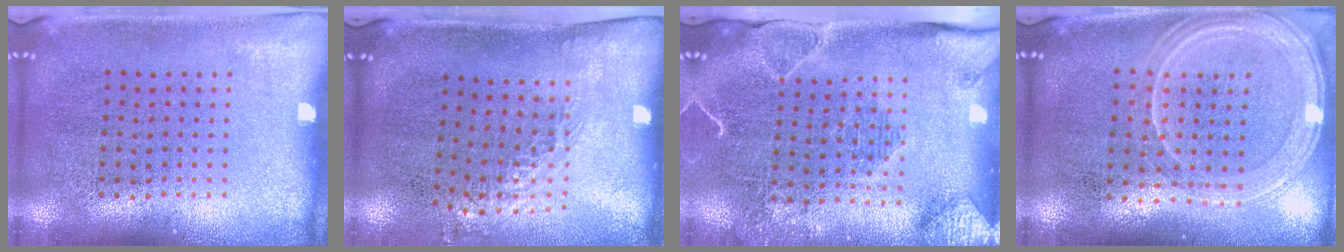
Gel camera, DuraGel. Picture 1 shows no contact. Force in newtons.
{"total": 1.2, "press": 0.9, "slide": 0.7}
{"total": 2.0, "press": 2.0, "slide": 0.1}
{"total": 1.4, "press": 1.3, "slide": 0.2}